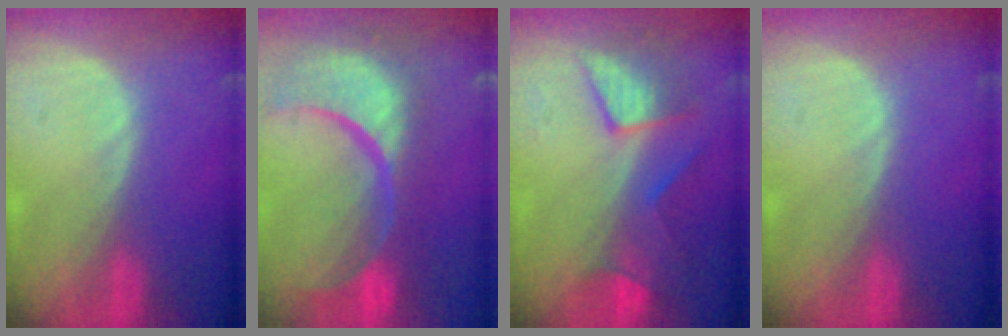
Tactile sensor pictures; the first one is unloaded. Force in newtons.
{"total": 15.0, "press": 11.9, "slide": 9.2}
{"total": 7.5, "press": 7.0, "slide": 2.6}
{"total": 0.0}